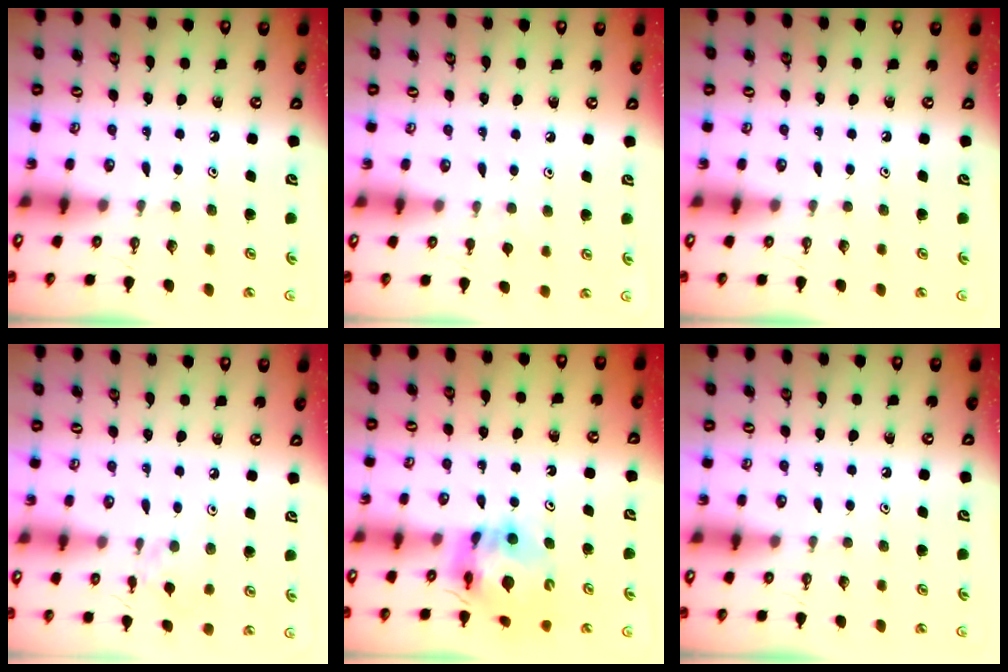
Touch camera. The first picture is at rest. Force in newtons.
{"total": 2.8, "press": 2.7, "slide": 0.5}
{"total": 0.0}
{"total": 2.4, "press": 2.4, "slide": 0.4}
{"total": 11.1, "press": 11.0, "slide": 1.1}
{"total": 0.0}